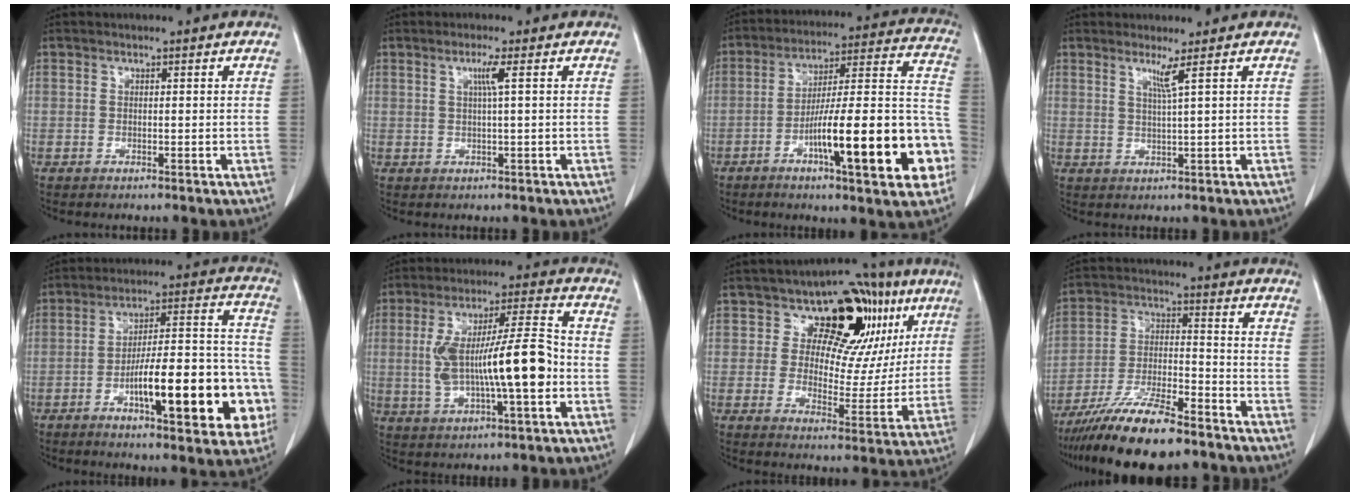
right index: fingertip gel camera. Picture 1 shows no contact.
{"total": 2.3, "force": [0.7, -0.6, 2.1], "torque": [-0.043, 0.000, 0.014]}
{"total": 21.6, "force": [-7.8, 2.9, 20.0], "torque": [-0.247, 0.017, -0.110]}
{"total": 2.4, "force": [1.3, -1.1, 1.7], "torque": [-0.038, -0.014, 0.030]}
{"total": 20.0, "force": [-6.7, 4.7, 18.3], "torque": [-0.221, 0.034, -0.084]}
{"total": 14.7, "force": [-1.5, 2.5, 14.4], "torque": [-0.265, 0.019, -0.019]}
{"total": 14.4, "force": [6.8, 9.0, 8.9], "torque": [-0.083, 0.024, 0.095]}
{"total": 15.2, "force": [-11.8, 2.8, 9.1], "torque": [-0.177, -0.018, -0.209]}